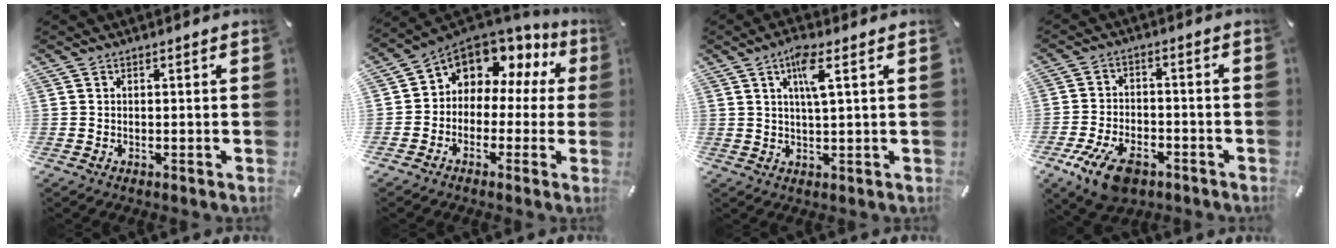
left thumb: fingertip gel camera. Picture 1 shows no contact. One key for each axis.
{"total": 7.8, "fx": 4.6, "fy": 5.8, "fz": 2.2, "tx": -0.050, "ty": -0.045, "tz": 0.085}
{"total": 6.4, "fx": 2.6, "fy": 1.0, "fz": 5.8, "tx": -0.120, "ty": 0.004, "tz": 0.042}
{"total": 10.0, "fx": -5.6, "fy": 5.6, "fz": 6.0, "tx": -0.123, "ty": 0.025, "tz": -0.099}